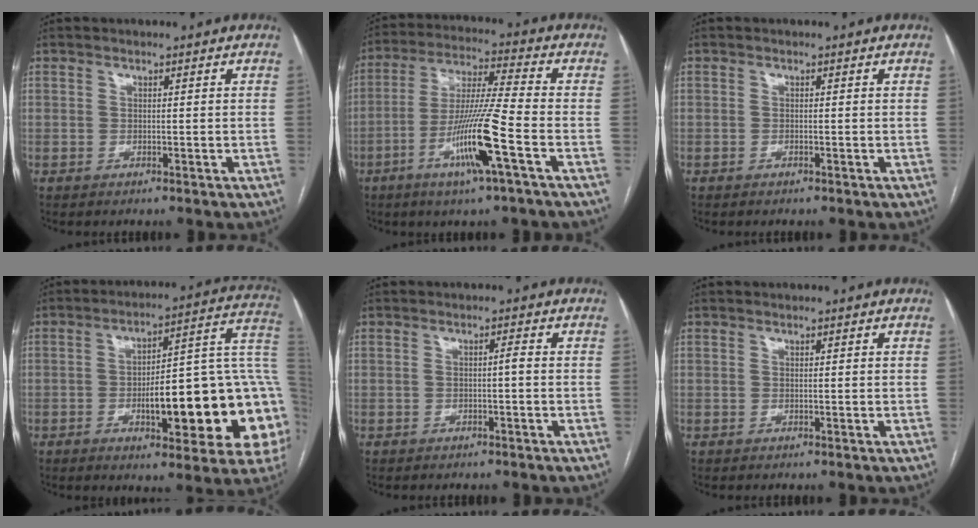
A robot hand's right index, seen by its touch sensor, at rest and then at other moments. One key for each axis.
{"total": 12.9, "fx": -5.1, "fy": -0.8, "fz": 11.8, "tx": -0.230, "ty": -0.011, "tz": -0.099}
{"total": 0.0}
{"total": 22.9, "fx": -4.5, "fy": 5.3, "fz": 21.9, "tx": -0.212, "ty": 0.029, "tz": -0.051}
{"total": 1.0, "fx": -0.2, "fy": 0.0, "fz": 0.9, "tx": -0.014, "ty": 0.002, "tz": -0.004}
{"total": 0.0}